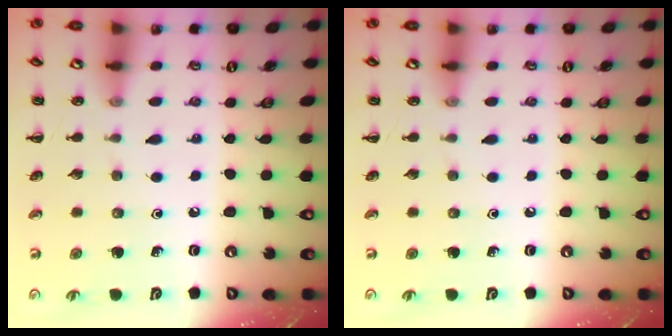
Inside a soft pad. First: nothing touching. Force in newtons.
{"total": 0.0}